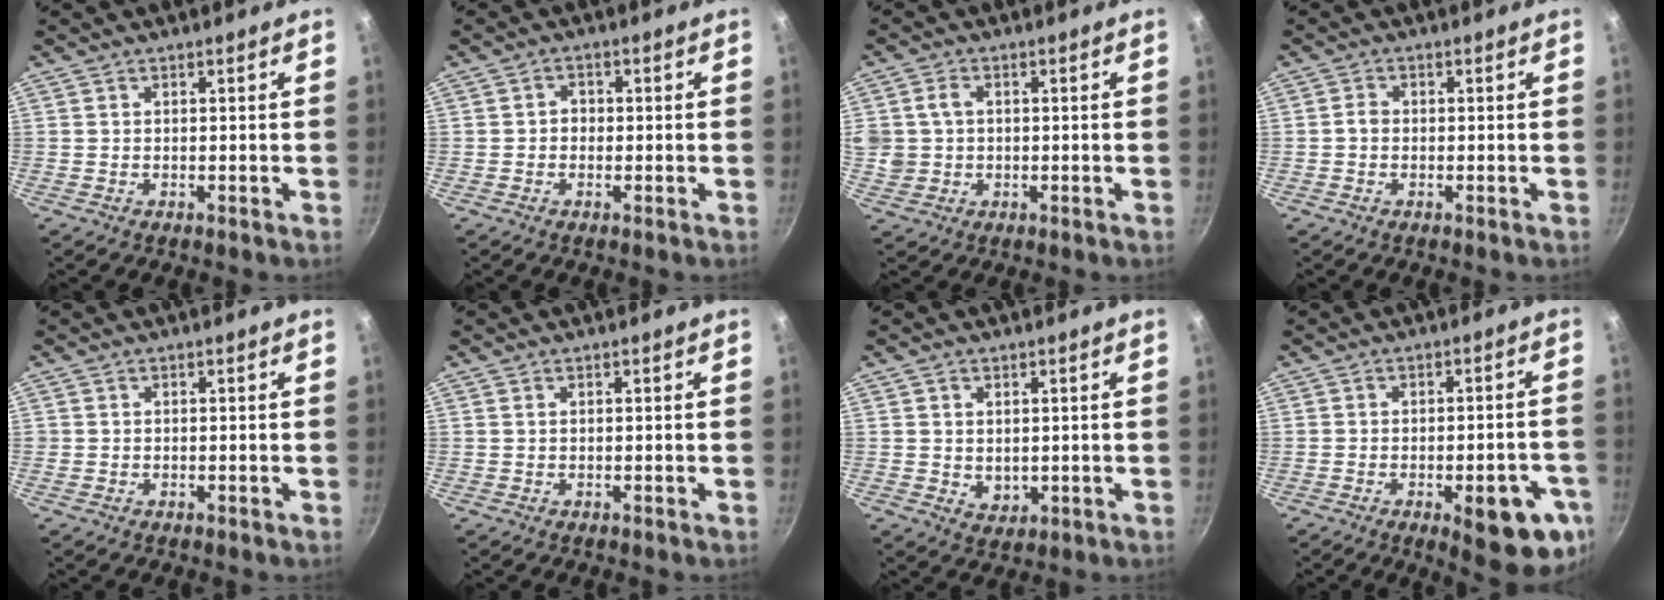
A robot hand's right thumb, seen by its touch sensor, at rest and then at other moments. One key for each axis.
{"total": 1.7, "fx": -0.4, "fy": 1.5, "fz": 0.7, "tx": -0.003, "ty": 0.006, "tz": -0.010}
{"total": 5.4, "fx": 0.7, "fy": 4.7, "fz": 2.7, "tx": -0.036, "ty": 0.004, "tz": 0.017}
{"total": 1.5, "fx": -0.4, "fy": 1.2, "fz": 0.9, "tx": -0.013, "ty": 0.010, "tz": -0.008}
{"total": 0.9, "fx": -0.1, "fy": 0.8, "fz": 0.1, "tx": 0.000, "ty": 0.001, "tz": -0.003}
{"total": 0.0}
{"total": 3.8, "fx": 0.6, "fy": 3.2, "fz": 2.0, "tx": -0.025, "ty": -0.011, "tz": 0.015}
{"total": 14.3, "fx": -5.5, "fy": 5.3, "fz": 12.1, "tx": -0.111, "ty": 0.014, "tz": -0.065}